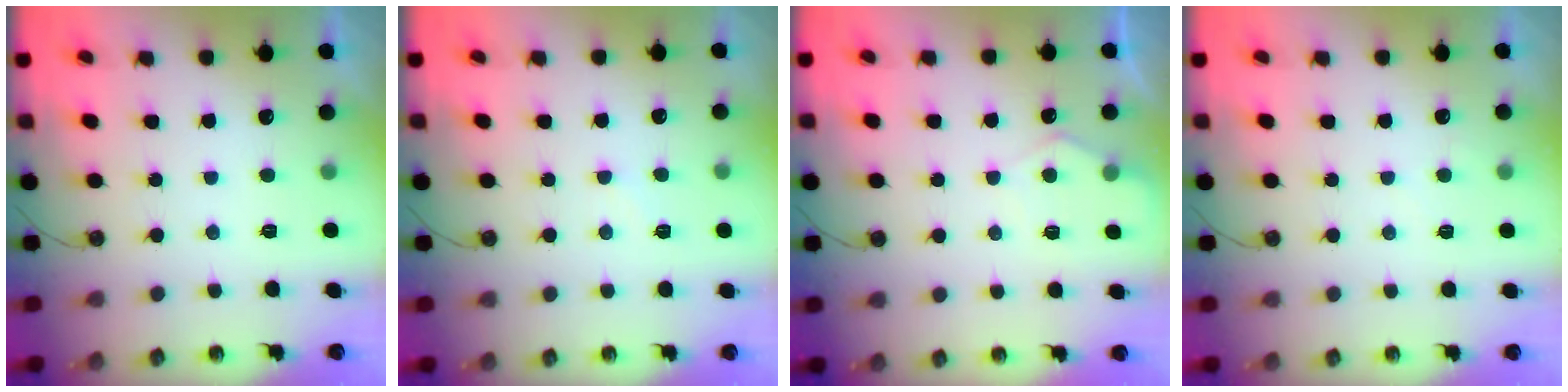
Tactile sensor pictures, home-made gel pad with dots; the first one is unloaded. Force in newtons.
{"total": 6.8, "press": 6.8, "slide": 0.6}
{"total": 5.7, "press": 5.6, "slide": 0.6}
{"total": 1.9, "press": 1.9, "slide": 0.3}